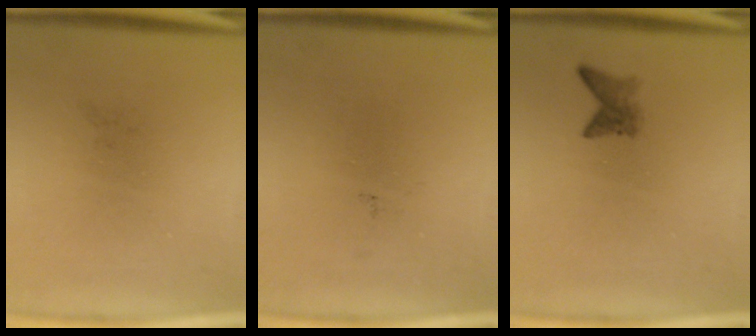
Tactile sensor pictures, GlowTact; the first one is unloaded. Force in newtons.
{"total": 0.0}
{"total": 1.9}